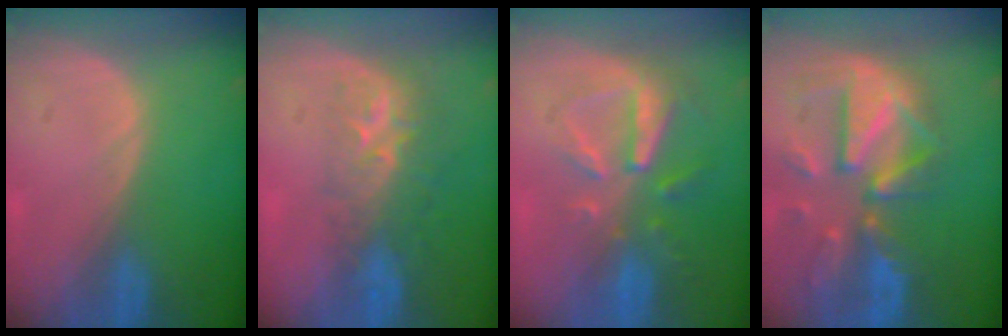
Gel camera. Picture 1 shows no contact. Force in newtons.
{"total": 8.7, "press": 7.1, "slide": 5.0}
{"total": 8.2, "press": 7.4, "slide": 3.6}
{"total": 12.0, "press": 10.5, "slide": 5.9}